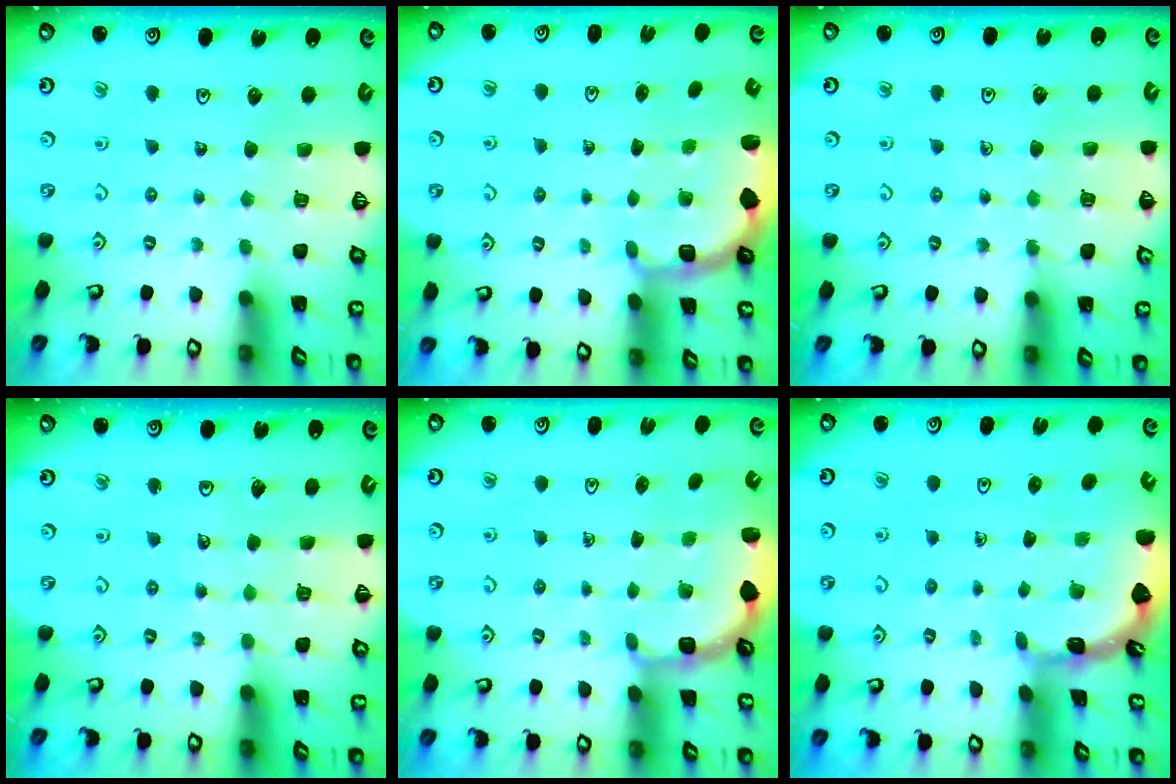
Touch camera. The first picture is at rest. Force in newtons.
{"total": 2.3, "press": 2.0, "slide": 1.0}
{"total": 6.5, "press": 6.3, "slide": 1.6}
{"total": 2.2, "press": 2.2, "slide": 0.2}
{"total": 3.0, "press": 2.6, "slide": 1.5}
{"total": 1.8, "press": 1.8, "slide": 0.1}